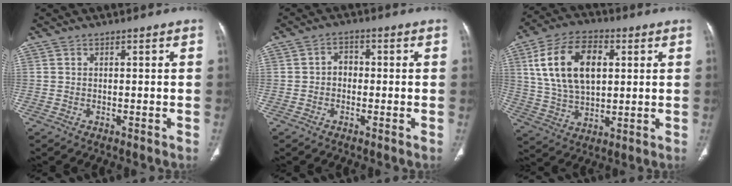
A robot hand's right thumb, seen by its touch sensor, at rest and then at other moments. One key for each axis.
{"total": 2.9, "fx": -0.4, "fy": 2.4, "fz": 1.6, "tx": -0.004, "ty": 0.014, "tz": -0.016}
{"total": 16.5, "fx": 4.3, "fy": 9.9, "fz": 12.5, "tx": -0.208, "ty": 0.001, "tz": 0.080}